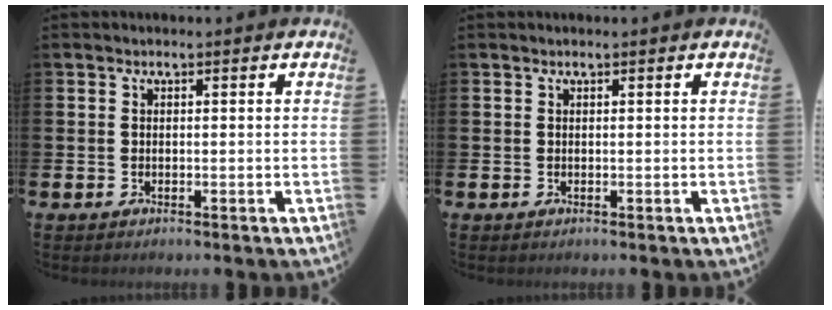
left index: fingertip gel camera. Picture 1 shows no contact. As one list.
[{"total": 0.0}]